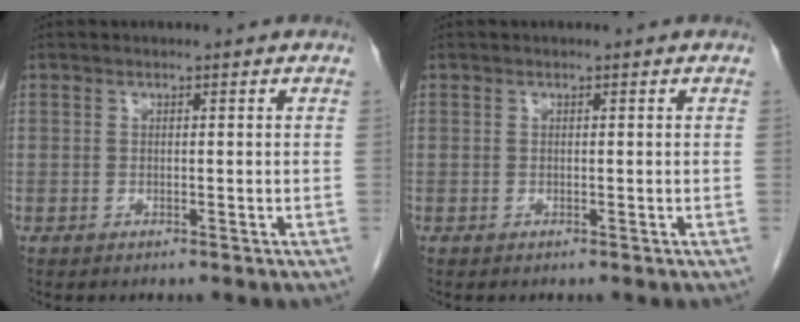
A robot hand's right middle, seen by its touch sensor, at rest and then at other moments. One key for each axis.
{"total": 0.0}